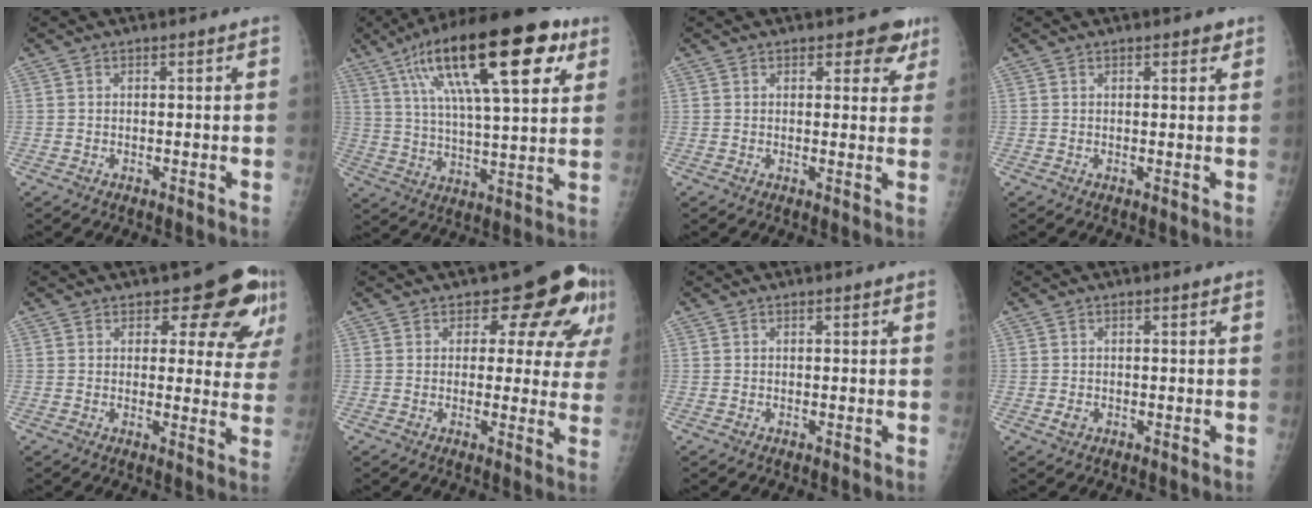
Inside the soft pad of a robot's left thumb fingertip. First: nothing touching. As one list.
[{"total": 25.2, "force": [11.8, 8.0, 20.8], "torque": [-0.323, -0.006, 0.187]}, {"total": 4.7, "force": [3.0, 2.7, 2.5], "torque": [0.009, -0.011, 0.031]}, {"total": 1.5, "force": [1.0, 0.7, 0.9], "torque": [-0.002, -0.003, 0.009]}, {"total": 11.1, "force": [7.1, 5.4, 6.6], "torque": [-0.031, -0.039, 0.071]}, {"total": 11.5, "force": [5.7, 6.7, 7.5], "torque": [-0.036, -0.021, 0.055]}, {"total": 0.0}, {"total": 1.2, "force": [-0.3, 1.0, 0.7], "torque": [-0.010, 0.000, -0.003]}]